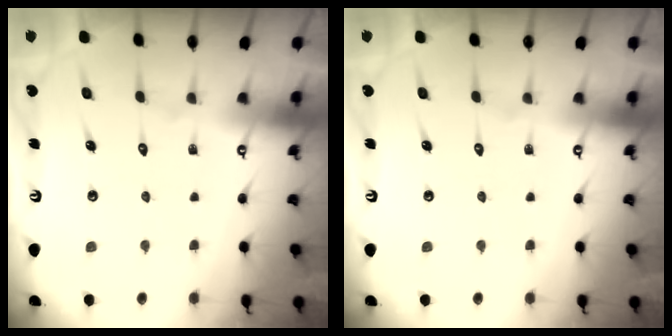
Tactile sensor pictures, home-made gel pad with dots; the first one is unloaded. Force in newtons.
{"total": 0.0}